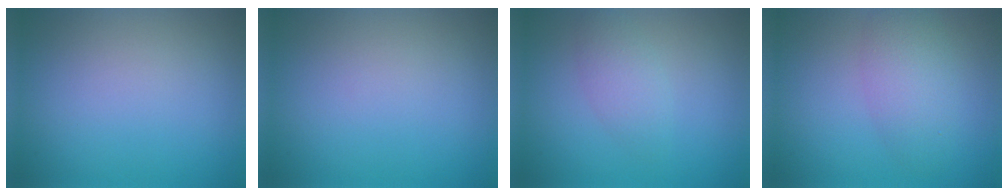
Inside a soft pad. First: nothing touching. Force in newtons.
{"total": 0.0}
{"total": 2.0, "press": 2.0, "slide": 0.1}
{"total": 3.6, "press": 3.6, "slide": 0.0}